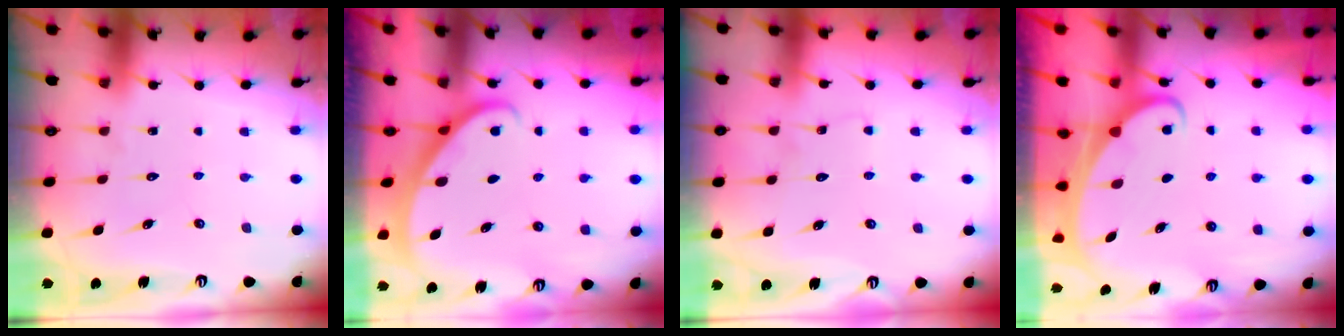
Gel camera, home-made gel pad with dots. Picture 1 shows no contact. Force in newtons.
{"total": 2.3, "press": 2.3, "slide": 0.1}
{"total": 4.5, "press": 4.5, "slide": 0.3}
{"total": 2.0, "press": 2.0, "slide": 0.3}